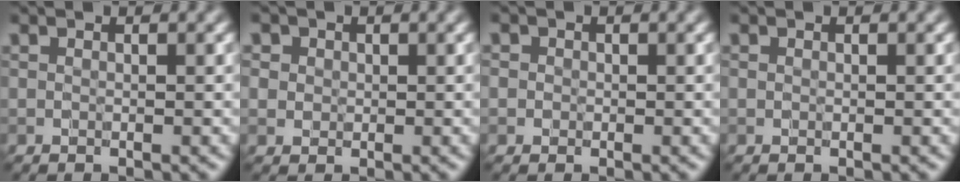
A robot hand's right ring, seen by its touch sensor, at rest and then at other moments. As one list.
[{"total": 1.9, "force": [0.8, 1.7, 0.5], "torque": [-0.007, 0.005, 0.014]}, {"total": 0.8, "force": [-0.1, 0.8, 0.0], "torque": [0.010, -0.005, -0.006]}, {"total": 0.0}]